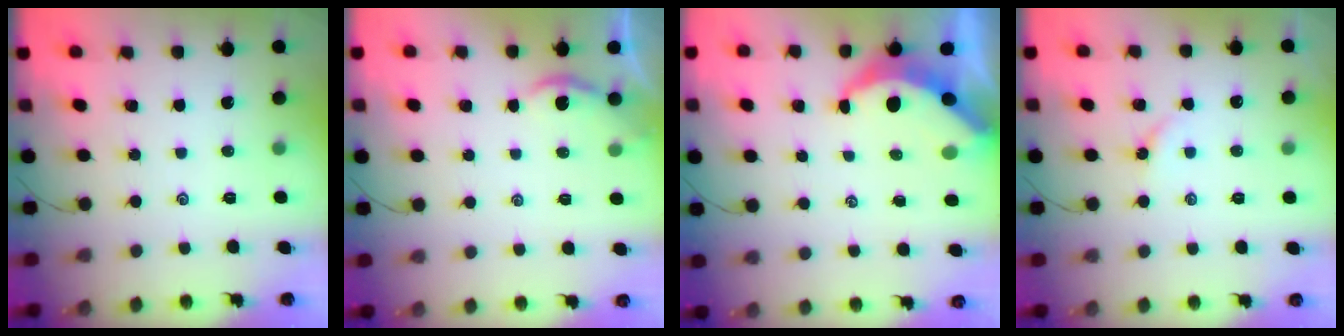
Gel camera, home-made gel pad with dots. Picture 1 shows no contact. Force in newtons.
{"total": 2.0, "press": 2.0, "slide": 0.2}
{"total": 6.6, "press": 6.5, "slide": 0.8}
{"total": 2.5, "press": 2.4, "slide": 0.6}